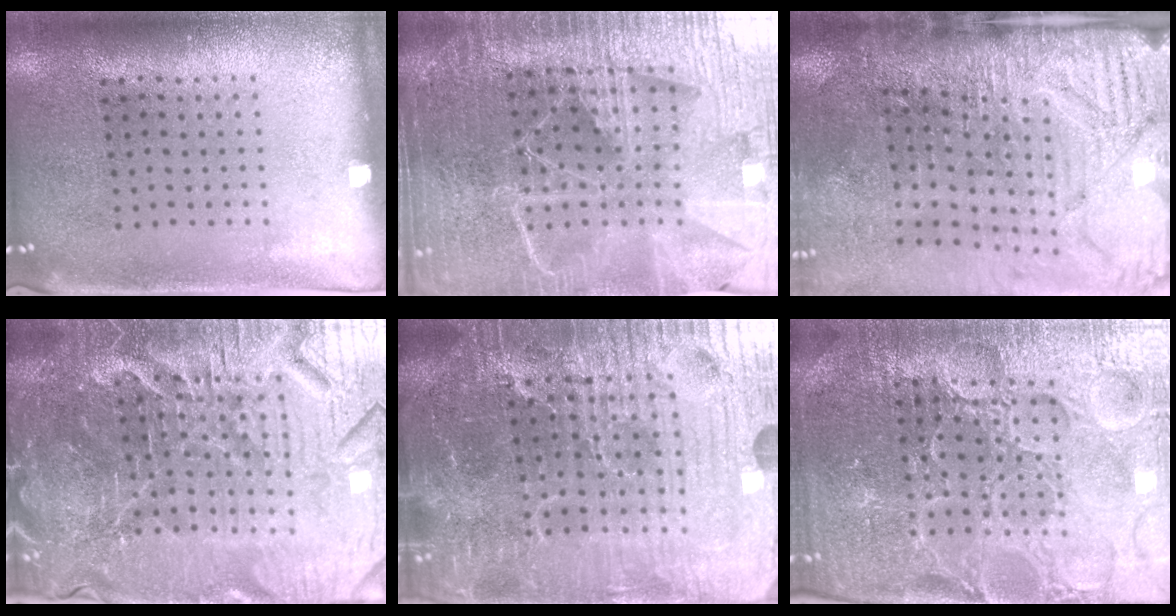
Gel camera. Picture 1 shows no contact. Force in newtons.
{"total": 6.4, "press": 5.5, "slide": 3.3}
{"total": 4.0, "press": 3.6, "slide": 1.7}
{"total": 7.1, "press": 6.3, "slide": 3.2}
{"total": 6.8, "press": 6.2, "slide": 2.8}
{"total": 5.5, "press": 5.1, "slide": 2.1}